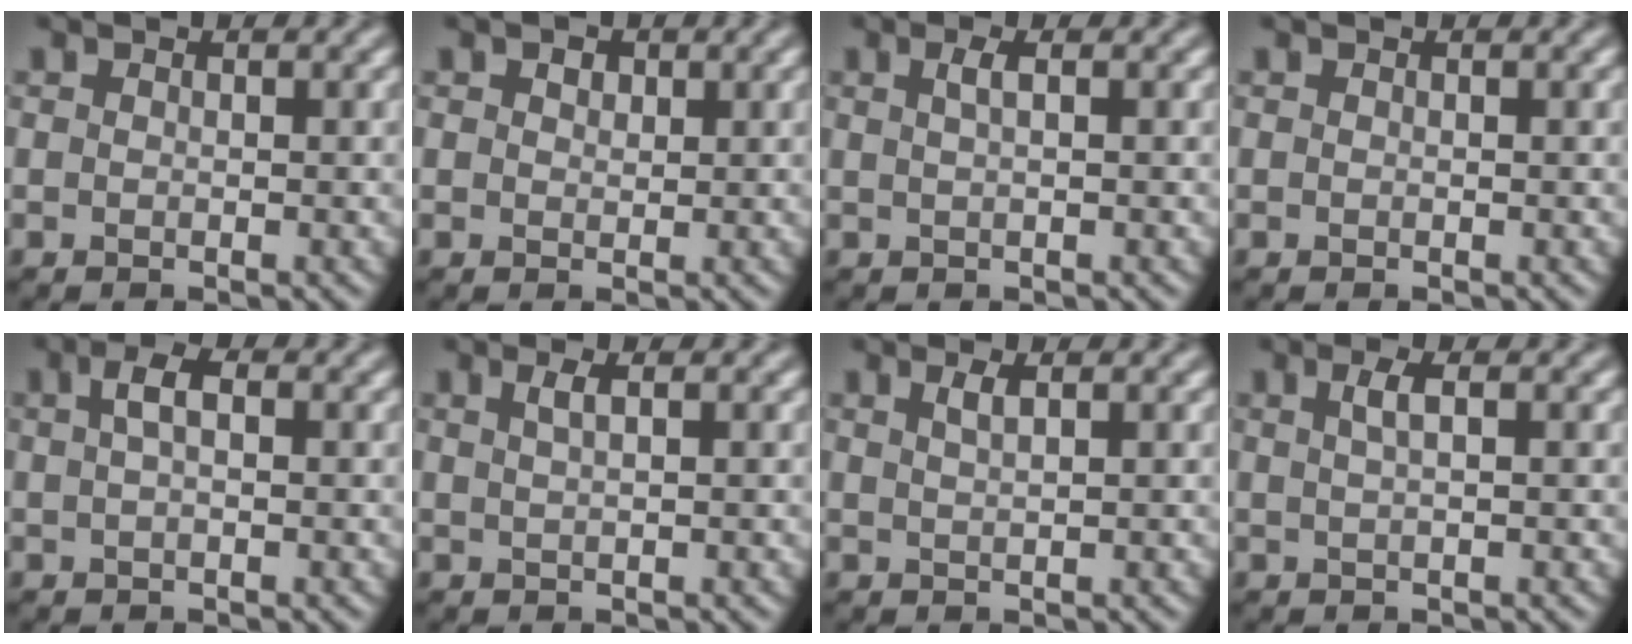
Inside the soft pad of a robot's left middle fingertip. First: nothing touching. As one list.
[{"total": 1.2, "force": [0.6, 0.8, 0.6], "torque": [-0.008, 0.001, 0.009]}, {"total": 1.5, "force": [0.5, 0.5, 1.4], "torque": [-0.024, 0.004, 0.008]}, {"total": 0.0}, {"total": 2.1, "force": [0.6, 0.9, 1.9], "torque": [-0.038, 0.008, 0.009]}, {"total": 1.6, "force": [0.7, 0.5, 1.3], "torque": [-0.020, 0.004, 0.010]}, {"total": 1.5, "force": [0.8, 0.5, 1.2], "torque": [-0.017, 0.003, 0.012]}, {"total": 1.8, "force": [0.7, 0.6, 1.6], "torque": [-0.027, 0.005, 0.009]}]